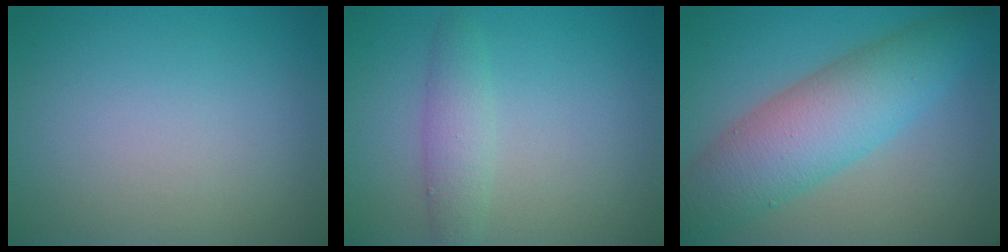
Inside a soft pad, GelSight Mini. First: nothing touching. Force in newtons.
{"total": 2.4, "press": 2.4, "slide": 0.2}
{"total": 7.6, "press": 7.6, "slide": 0.1}